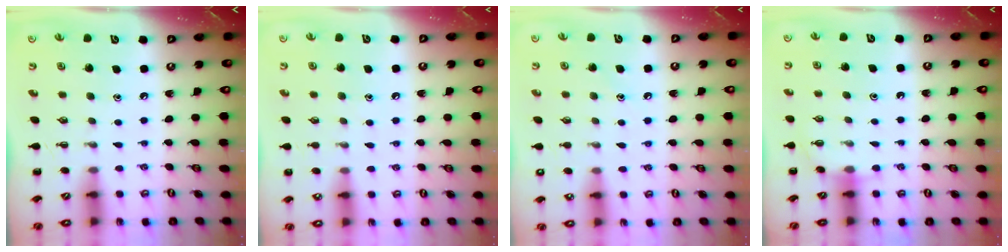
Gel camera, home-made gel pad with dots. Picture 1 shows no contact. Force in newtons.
{"total": 5.5, "press": 5.3, "slide": 1.5}
{"total": 8.3, "press": 8.0, "slide": 2.4}
{"total": 4.8, "press": 4.6, "slide": 1.2}